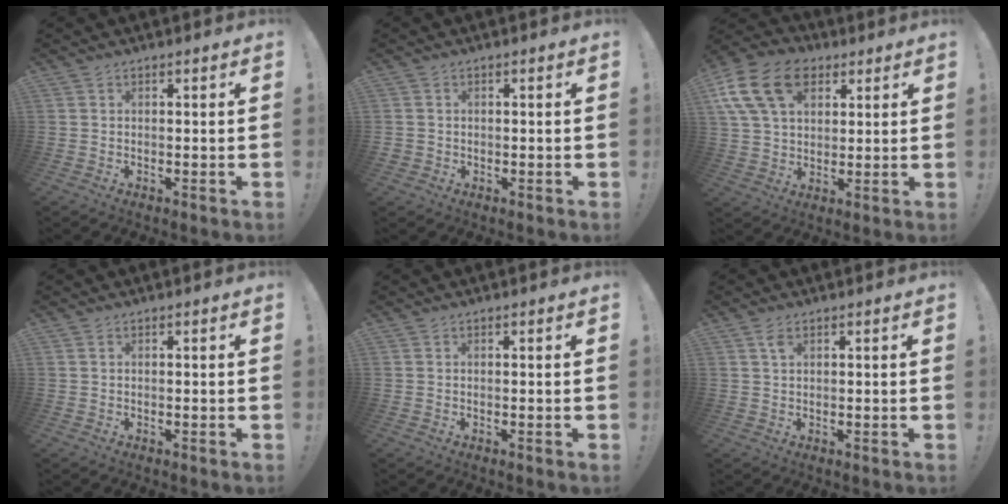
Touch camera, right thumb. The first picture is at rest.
{"total": 1.6, "force": [0.0, 1.5, 0.4], "torque": [0.001, 0.000, -0.001]}
{"total": 17.9, "force": [7.3, 12.4, 10.7], "torque": [-0.194, -0.023, 0.136]}
{"total": 0.0}
{"total": 0.0}
{"total": 2.3, "force": [1.1, 1.1, 1.6], "torque": [-0.035, 0.001, 0.020]}